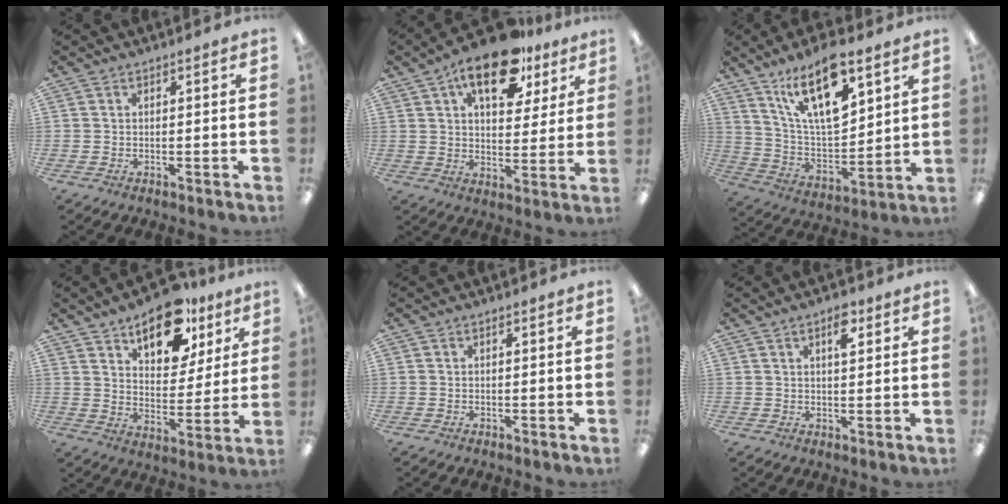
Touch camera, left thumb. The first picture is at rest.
{"total": 17.0, "force": [10.3, 8.1, 10.9], "torque": [-0.153, -0.046, 0.170]}
{"total": 19.8, "force": [12.0, 7.8, 13.6], "torque": [-0.240, -0.059, 0.200]}
{"total": 16.3, "force": [10.9, 8.2, 8.9], "torque": [-0.125, -0.051, 0.189]}
{"total": 0.0}
{"total": 4.9, "force": [2.8, 2.0, 3.5], "torque": [-0.043, -0.009, 0.041]}